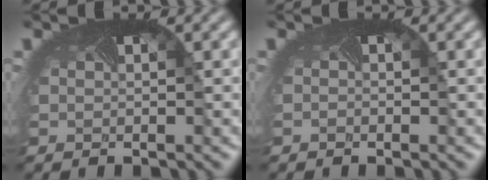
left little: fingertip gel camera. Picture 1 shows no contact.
{"total": 0.7, "force": [-0.6, -0.1, -0.3], "torque": [-0.004, -0.010, -0.004]}